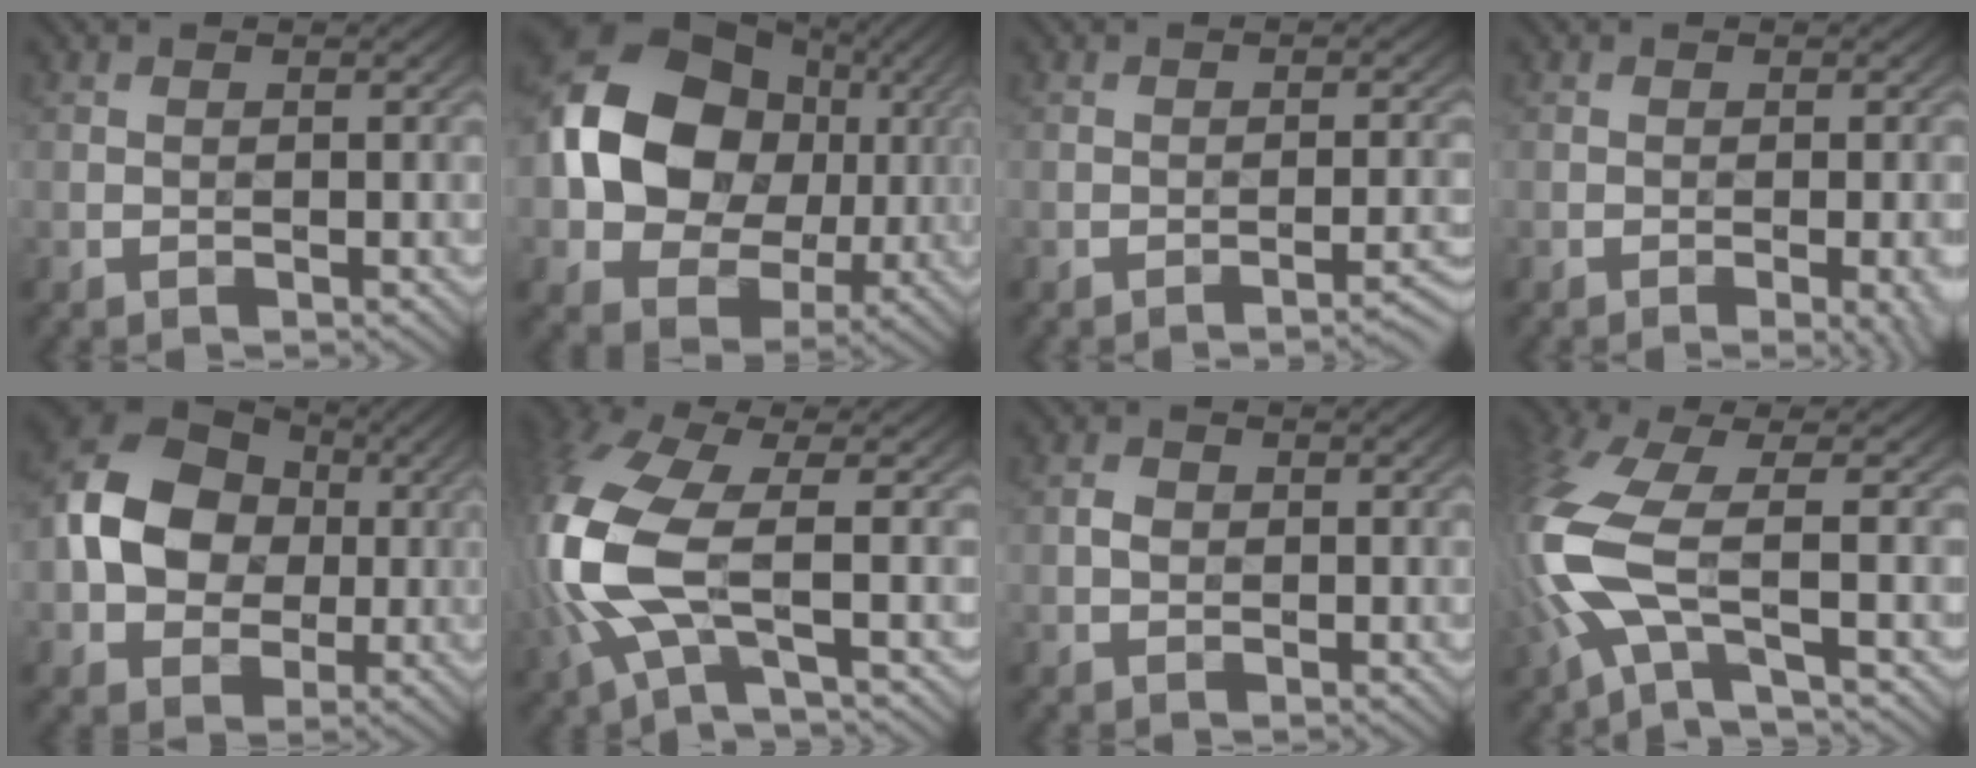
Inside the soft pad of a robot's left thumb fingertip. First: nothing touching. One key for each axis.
{"total": 14.9, "fx": 1.5, "fy": 12.0, "fz": 8.7, "tx": -0.178, "ty": 0.010, "tz": 0.015}
{"total": 2.6, "fx": -1.7, "fy": 0.4, "fz": 1.9, "tx": -0.021, "ty": 0.007, "tz": -0.030}
{"total": 3.6, "fx": -1.4, "fy": 0.9, "fz": 3.2, "tx": -0.037, "ty": 0.000, "tz": -0.017}
{"total": 12.1, "fx": 0.4, "fy": 9.4, "fz": 7.6, "tx": -0.170, "ty": 0.011, "tz": 0.000}
{"total": 12.2, "fx": -1.3, "fy": 4.9, "fz": 11.0, "tx": -0.299, "ty": -0.006, "tz": -0.035}
{"total": 1.5, "fx": 0.0, "fy": 1.2, "fz": 0.9, "tx": -0.020, "ty": 0.001, "tz": -0.003}
{"total": 10.2, "fx": -1.7, "fy": 3.3, "fz": 9.6, "tx": -0.236, "ty": -0.003, "tz": -0.052}